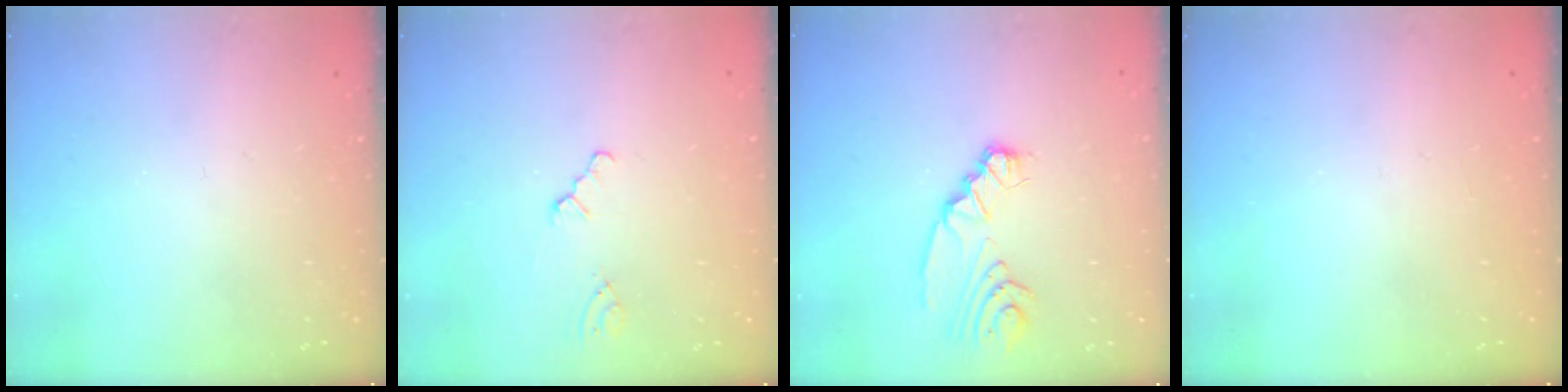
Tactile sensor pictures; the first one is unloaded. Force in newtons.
{"total": 0.5, "press": 0.5, "slide": 0.2}
{"total": 6.3, "press": 6.3, "slide": 0.1}
{"total": 0.0}